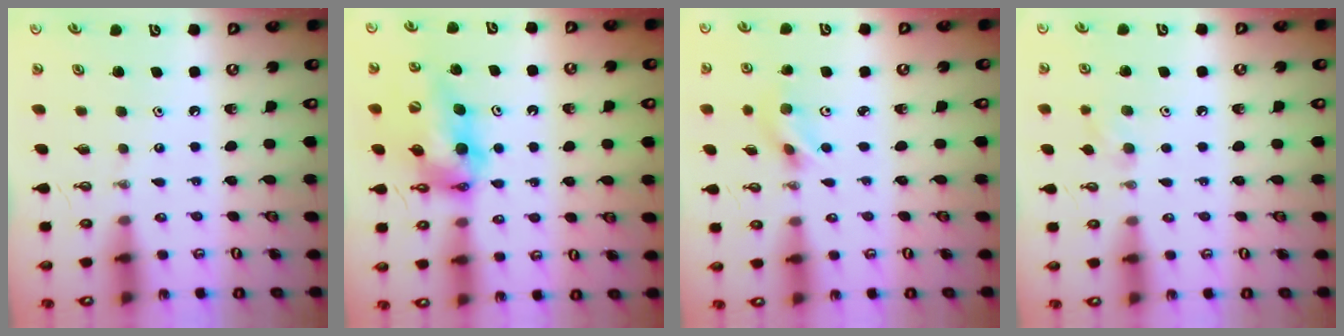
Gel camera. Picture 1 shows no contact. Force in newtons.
{"total": 13.1, "press": 13.1, "slide": 1.5}
{"total": 5.4, "press": 4.5, "slide": 2.9}
{"total": 5.6, "press": 5.5, "slide": 1.3}